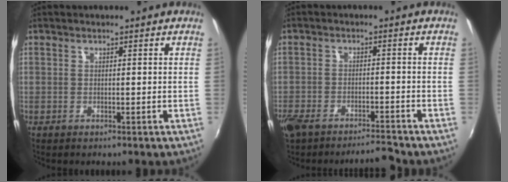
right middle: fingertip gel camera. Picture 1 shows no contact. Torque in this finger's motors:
{"motor_torque": [1.08, -1.06, 0.33, 0.21]}